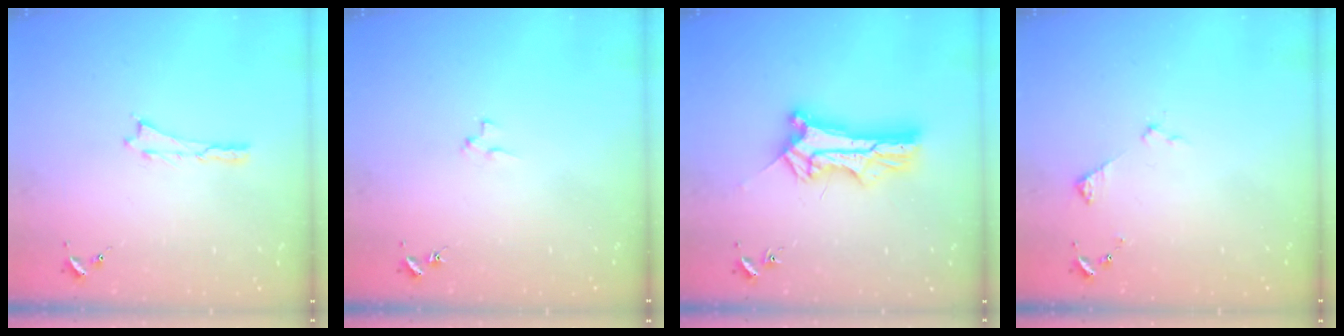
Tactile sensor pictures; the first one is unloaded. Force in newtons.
{"total": 1.9, "press": 1.9, "slide": 0.2}
{"total": 10.0, "press": 9.9, "slide": 1.0}
{"total": 2.9, "press": 2.9, "slide": 0.3}